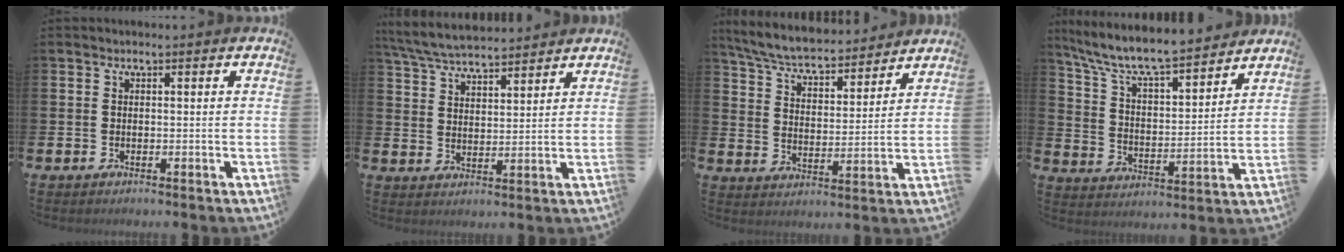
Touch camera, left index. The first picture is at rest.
{"total": 6.0, "force": [5.8, 0.7, 1.0], "torque": [-0.042, -0.029, 0.106]}
{"total": 6.3, "force": [6.0, 1.1, 1.5], "torque": [-0.059, -0.047, 0.102]}
{"total": 8.5, "force": [8.0, 1.2, 2.7], "torque": [-0.089, -0.059, 0.136]}